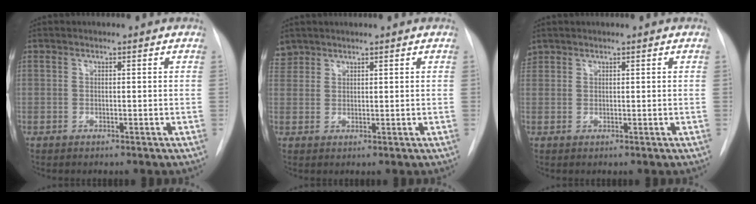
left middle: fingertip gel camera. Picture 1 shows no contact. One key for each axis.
{"total": 2.5, "fx": 2.2, "fy": 1.3, "fz": -0.2, "tx": 0.006, "ty": 0.011, "tz": 0.043}
{"total": 1.4, "fx": 1.2, "fy": 0.8, "fz": 0.0, "tx": -0.004, "ty": 0.015, "tz": 0.024}